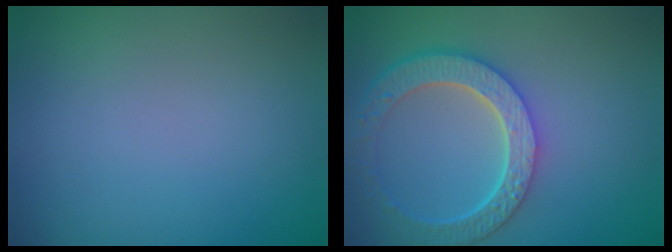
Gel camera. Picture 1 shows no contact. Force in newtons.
{"total": 5.9, "press": 4.5, "slide": 3.7}